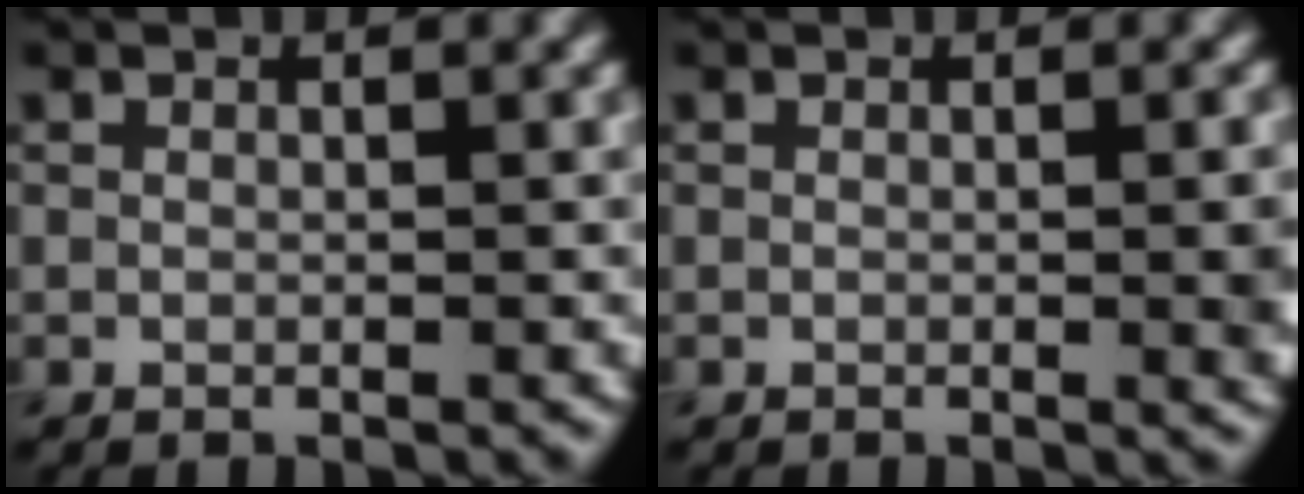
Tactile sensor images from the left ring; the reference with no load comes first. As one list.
[{"total": 2.0, "force": [-0.1, 0.4, 1.9], "torque": [-0.021, -0.002, -0.002]}]